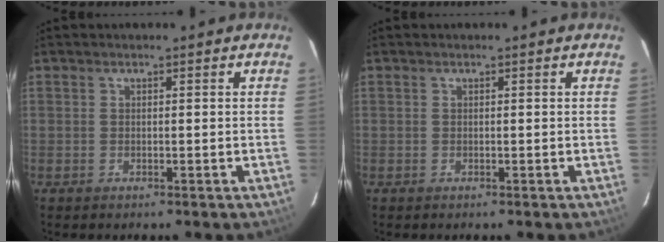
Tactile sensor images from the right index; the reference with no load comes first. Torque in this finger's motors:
{"motor_torque": [0.00, 0.00, 0.04, 0.00]}